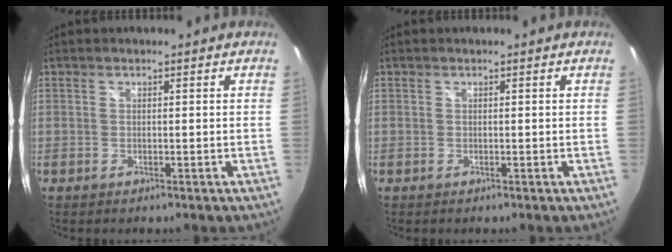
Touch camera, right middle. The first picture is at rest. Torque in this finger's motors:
{"motor_torque": [0.00, 0.00, -0.01, 0.00]}